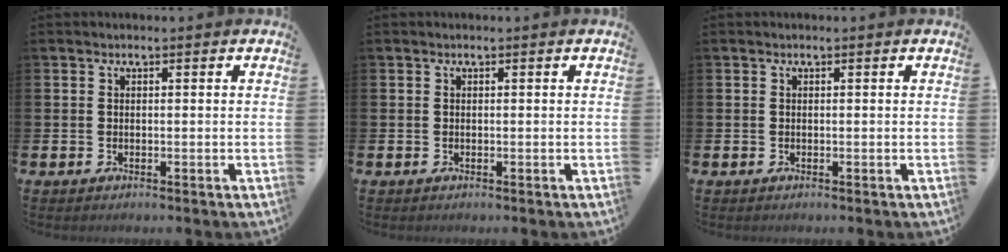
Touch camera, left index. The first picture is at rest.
{"total": 0.0}
{"total": 0.0}